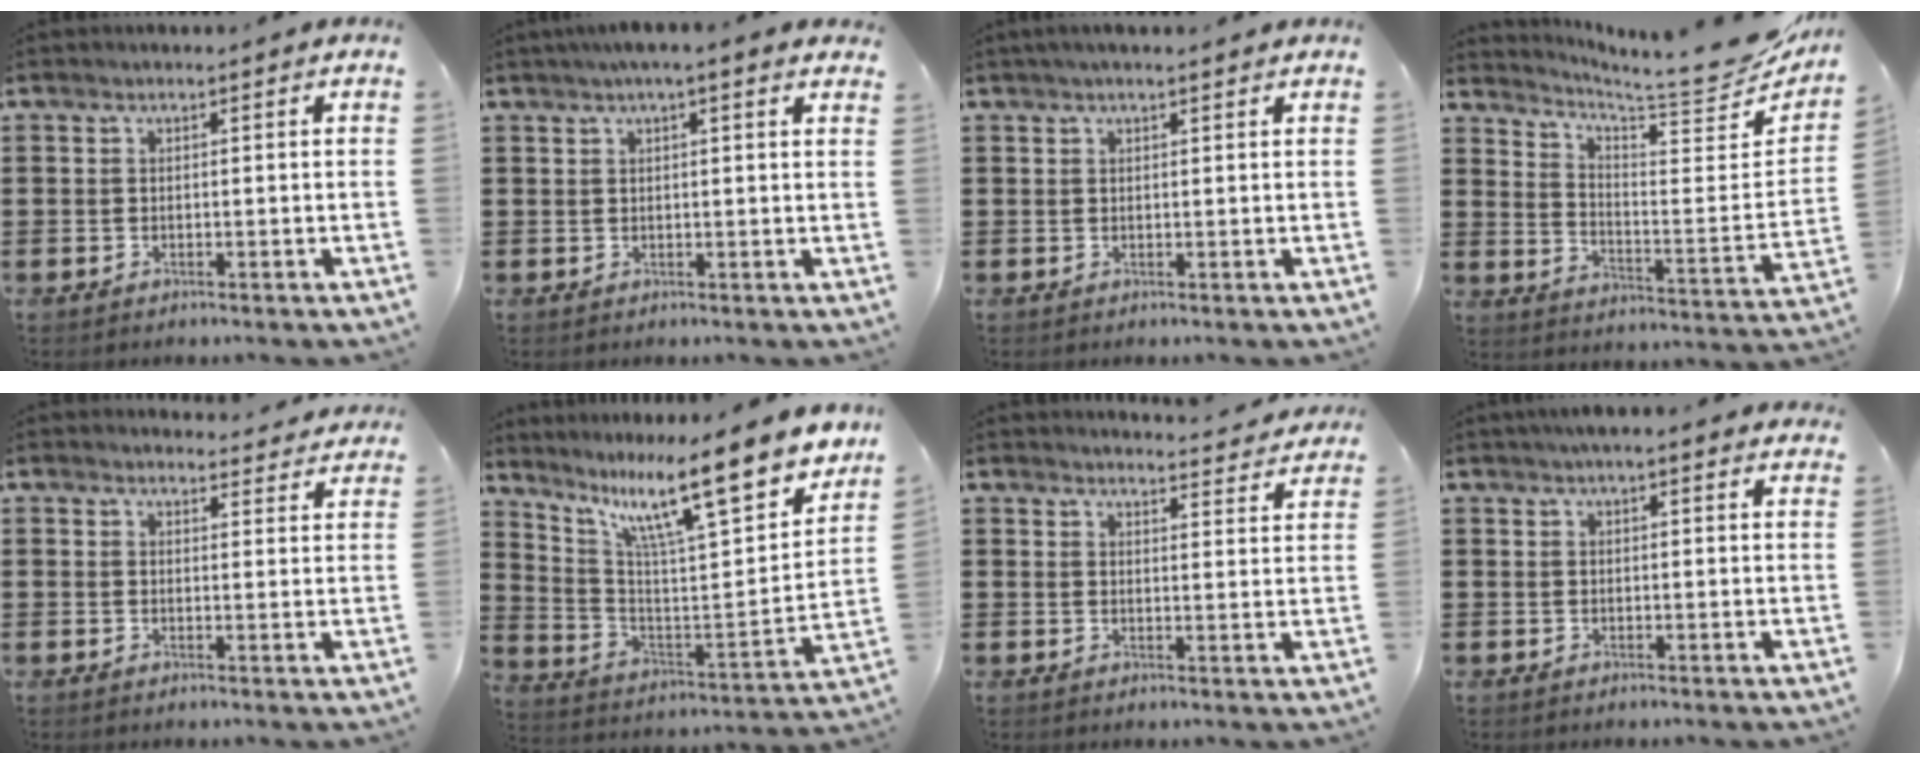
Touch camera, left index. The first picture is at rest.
{"total": 2.5, "force": [1.9, 0.3, 1.5], "torque": [-0.034, 0.005, 0.035]}
{"total": 1.4, "force": [1.0, 0.1, 0.9], "torque": [-0.018, 0.002, 0.019]}
{"total": 7.6, "force": [6.8, 0.4, 3.5], "torque": [-0.073, -0.061, 0.108]}
{"total": 3.0, "force": [3.0, 0.5, 0.3], "torque": [-0.008, -0.015, 0.054]}
{"total": 13.2, "force": [9.2, 1.8, 9.3], "torque": [-0.181, -0.075, 0.141]}
{"total": 3.5, "force": [3.5, -0.1, 0.2], "torque": [-0.010, -0.025, 0.060]}
{"total": 2.8, "force": [2.3, 0.5, 1.4], "torque": [-0.032, 0.005, 0.043]}